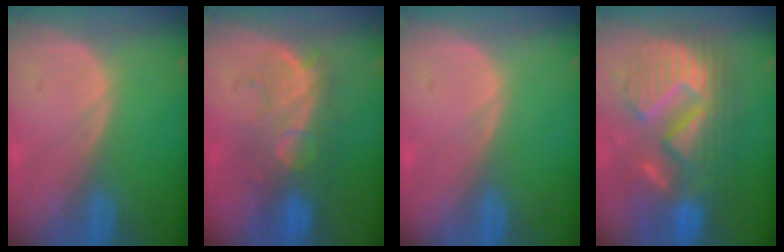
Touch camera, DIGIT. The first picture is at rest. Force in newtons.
{"total": 8.6, "press": 8.3, "slide": 2.3}
{"total": 0.0}
{"total": 12.9, "press": 12.8, "slide": 1.4}